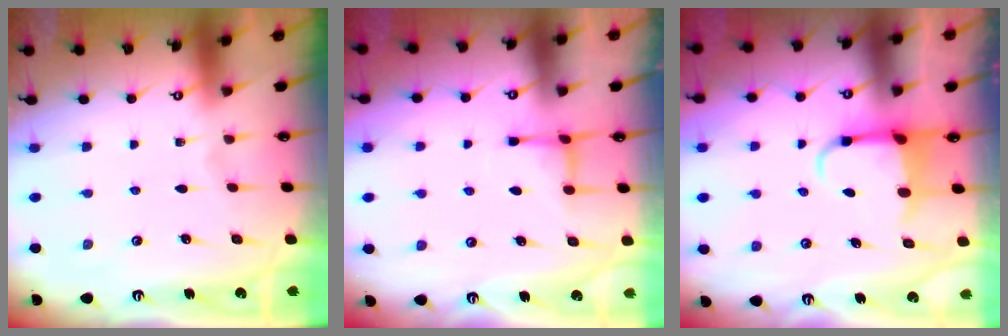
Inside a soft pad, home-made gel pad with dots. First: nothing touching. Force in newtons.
{"total": 3.7, "press": 3.6, "slide": 0.6}
{"total": 3.8, "press": 3.7, "slide": 1.0}